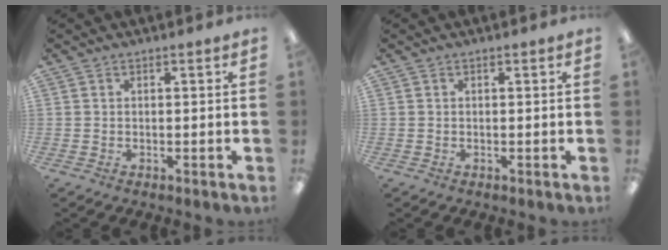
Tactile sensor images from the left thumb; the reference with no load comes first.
{"total": 0.0}